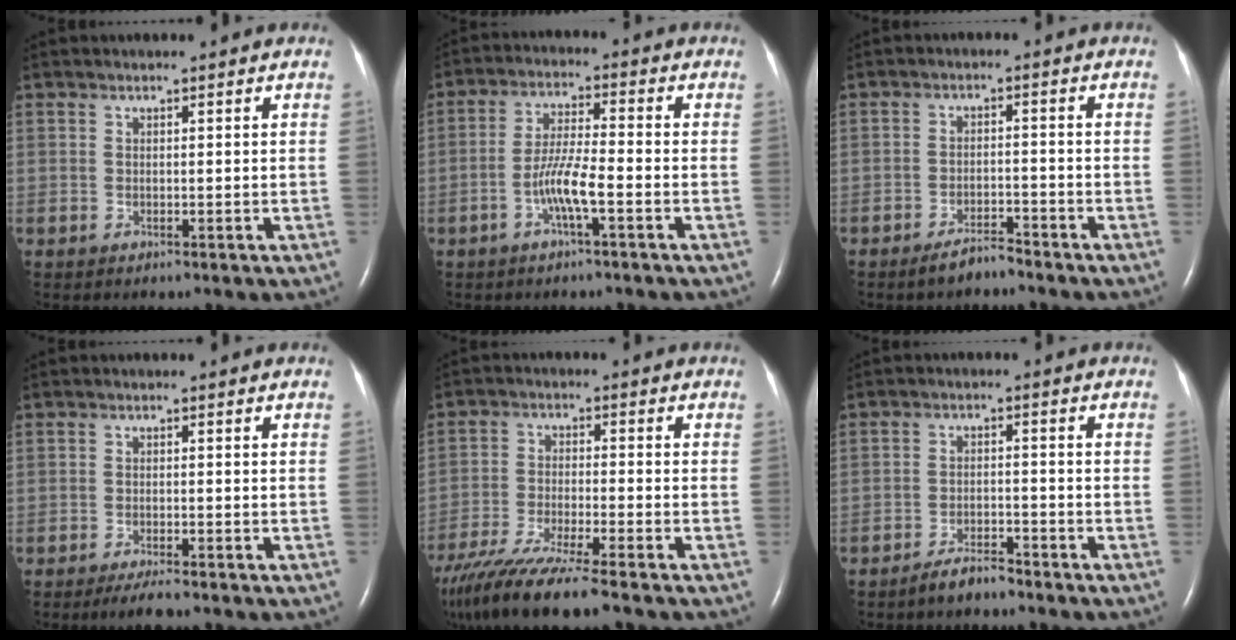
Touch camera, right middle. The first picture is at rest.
{"total": 6.1, "force": [-2.5, 0.3, 5.6], "torque": [-0.114, 0.003, -0.049]}
{"total": 3.4, "force": [-3.1, 0.6, 1.4], "torque": [-0.030, -0.004, -0.055]}
{"total": 2.9, "force": [-2.4, 0.2, 1.7], "torque": [-0.037, -0.007, -0.042]}
{"total": 14.5, "force": [-11.5, 0.5, 8.8], "torque": [-0.172, -0.046, -0.199]}
{"total": 3.6, "force": [-3.2, 0.7, 1.3], "torque": [-0.031, -0.004, -0.058]}